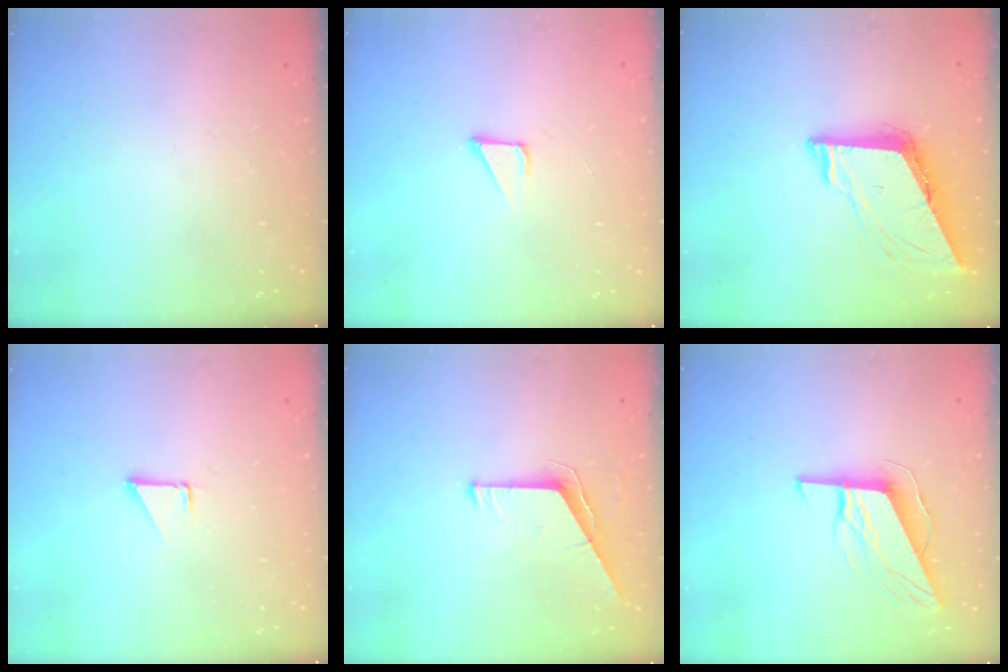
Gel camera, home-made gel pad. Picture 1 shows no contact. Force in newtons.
{"total": 2.2, "press": 2.2, "slide": 0.2}
{"total": 8.4, "press": 8.4, "slide": 0.9}
{"total": 1.4, "press": 1.3, "slide": 0.1}
{"total": 6.2, "press": 6.2, "slide": 0.5}
{"total": 9.7, "press": 9.5, "slide": 1.9}